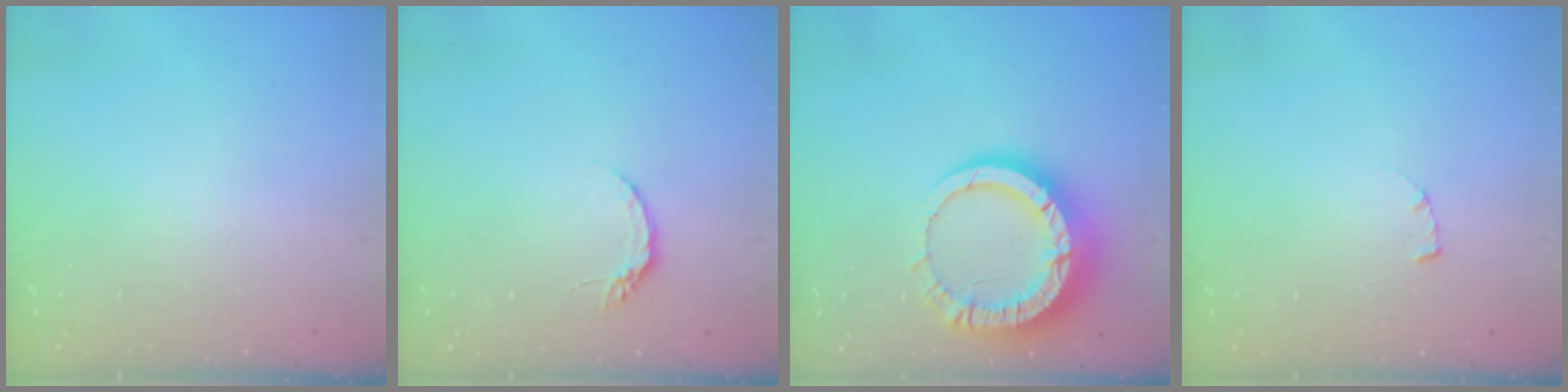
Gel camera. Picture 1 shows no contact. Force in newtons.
{"total": 4.9, "press": 4.8, "slide": 0.7}
{"total": 16.1, "press": 16.1, "slide": 1.6}
{"total": 1.7, "press": 1.7, "slide": 0.2}